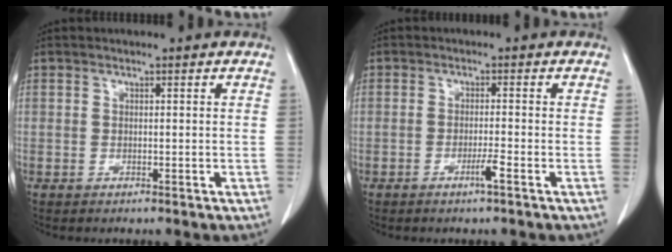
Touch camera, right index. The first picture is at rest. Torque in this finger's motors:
{"motor_torque": [0.38, -0.04, 0.17, 0.05]}